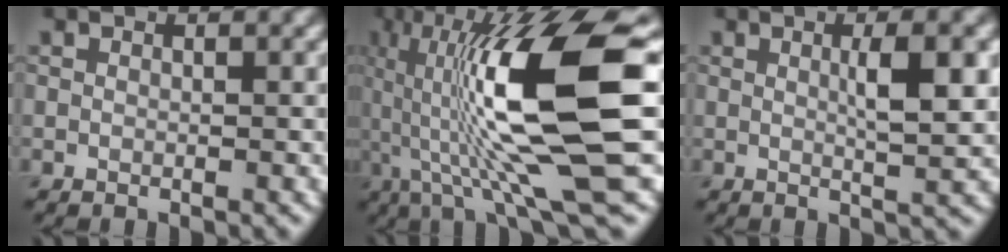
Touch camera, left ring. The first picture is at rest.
{"total": 14.4, "force": [0.2, 2.8, 14.1], "torque": [-0.266, 0.017, 0.008]}
{"total": 4.3, "force": [0.8, 0.8, 4.1], "torque": [-0.063, 0.004, 0.012]}